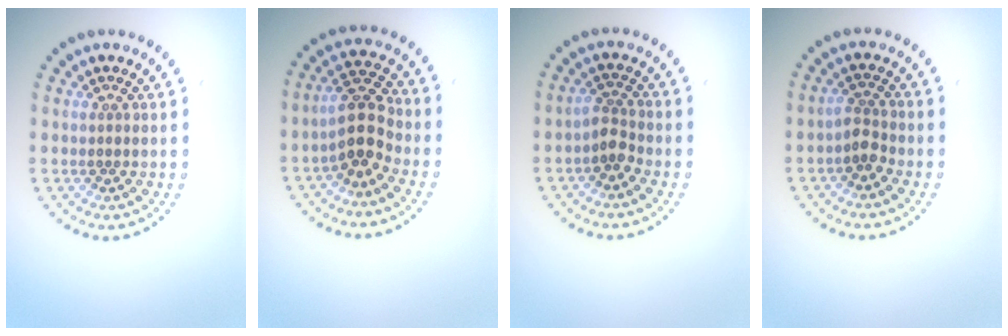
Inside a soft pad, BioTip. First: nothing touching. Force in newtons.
{"total": 3.7, "press": 3.3, "slide": 1.6}
{"total": 1.8, "press": 1.3, "slide": 1.3}
{"total": 1.8, "press": 1.4, "slide": 1.2}